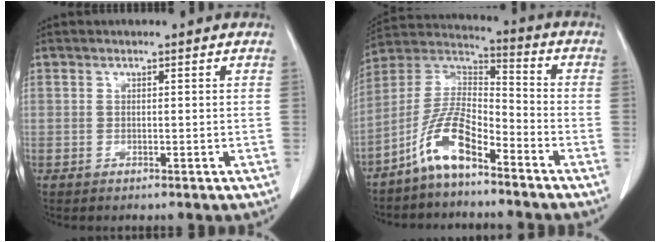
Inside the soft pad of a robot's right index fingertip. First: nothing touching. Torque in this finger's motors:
{"motor_torque": [0.61, -0.18, 0.33, 0.11]}